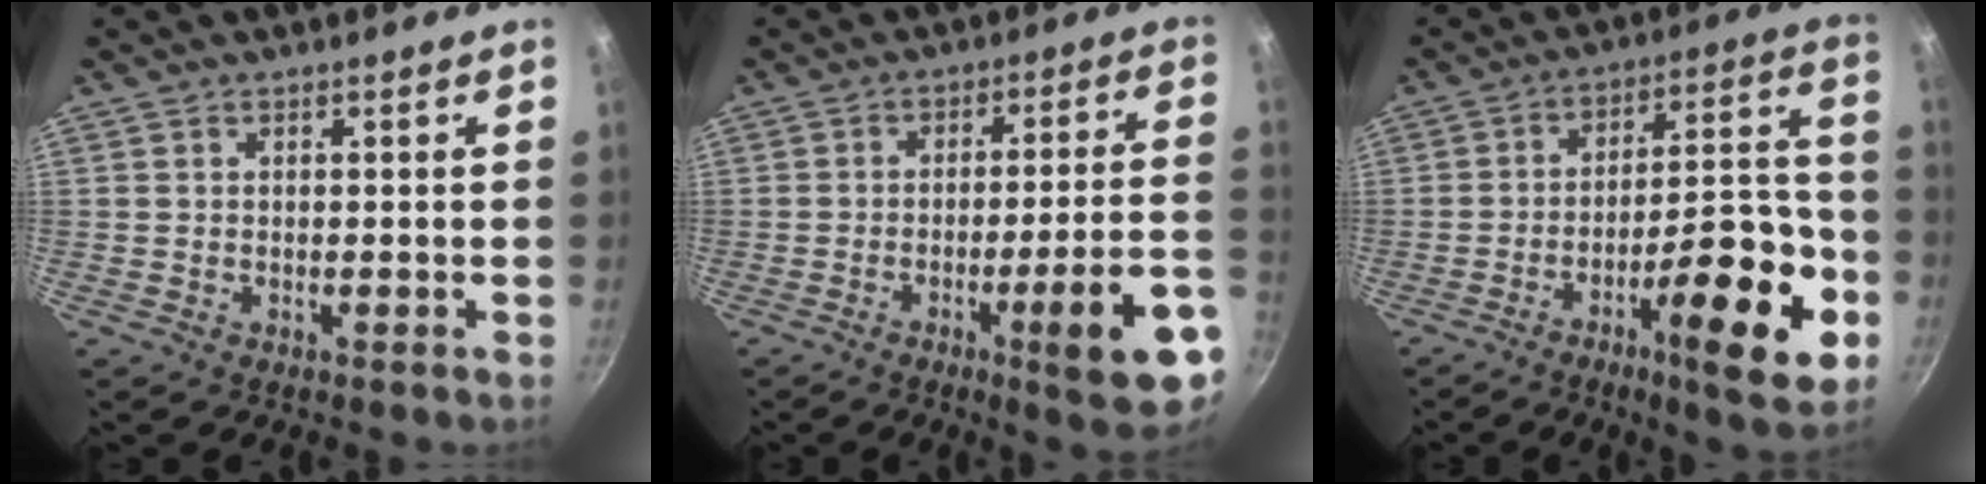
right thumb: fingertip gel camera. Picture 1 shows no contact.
{"total": 14.2, "force": [-6.7, 2.1, 12.4], "torque": [-0.157, 0.038, -0.088]}
{"total": 19.4, "force": [-8.2, 5.4, 16.7], "torque": [-0.210, 0.050, -0.123]}